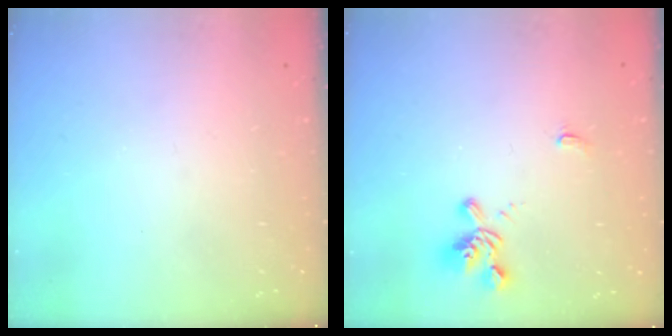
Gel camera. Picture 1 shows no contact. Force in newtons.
{"total": 1.1, "press": 0.4, "slide": 1.0}